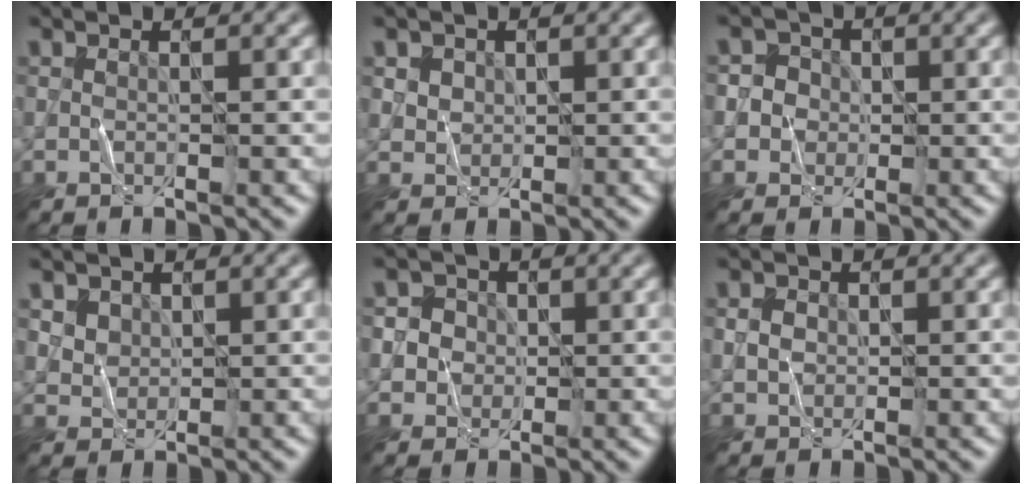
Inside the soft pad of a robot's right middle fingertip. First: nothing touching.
{"total": 3.0, "force": [1.5, 2.3, 1.2], "torque": [-0.035, 0.001, 0.034]}
{"total": 3.7, "force": [0.4, 3.5, 1.0], "torque": [0.009, 0.022, -0.006]}
{"total": 3.3, "force": [1.9, 2.4, 1.4], "torque": [-0.049, -0.002, 0.049]}
{"total": 4.0, "force": [0.8, 3.8, 1.2], "torque": [-0.002, 0.020, 0.004]}
{"total": 1.3, "force": [0.1, 1.1, 0.6], "torque": [-0.009, 0.001, -0.001]}